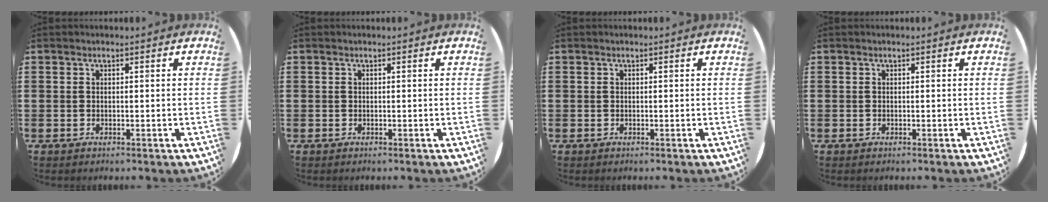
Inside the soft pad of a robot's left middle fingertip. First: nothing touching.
{"total": 0.0}
{"total": 0.0}
{"total": 0.0}